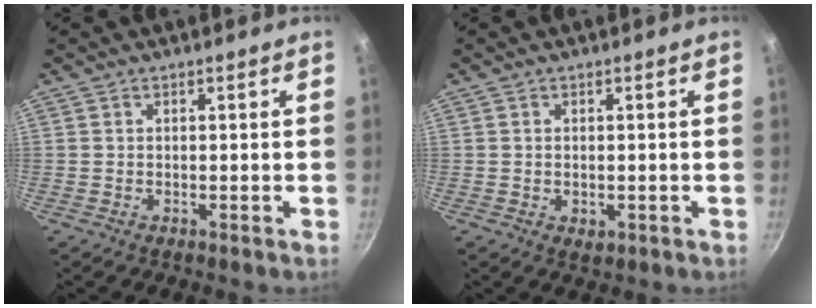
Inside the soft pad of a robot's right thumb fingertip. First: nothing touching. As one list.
[{"total": 1.7, "force": [-0.3, 1.1, 1.2], "torque": [-0.014, -0.003, 0.000]}]